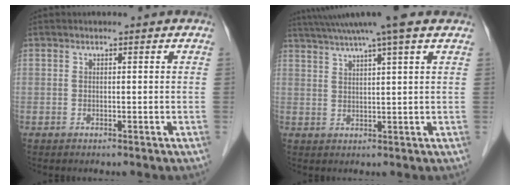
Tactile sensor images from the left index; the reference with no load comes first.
{"total": 10.4, "force": [8.3, -1.0, 6.1], "torque": [-0.110, 0.027, 0.116]}